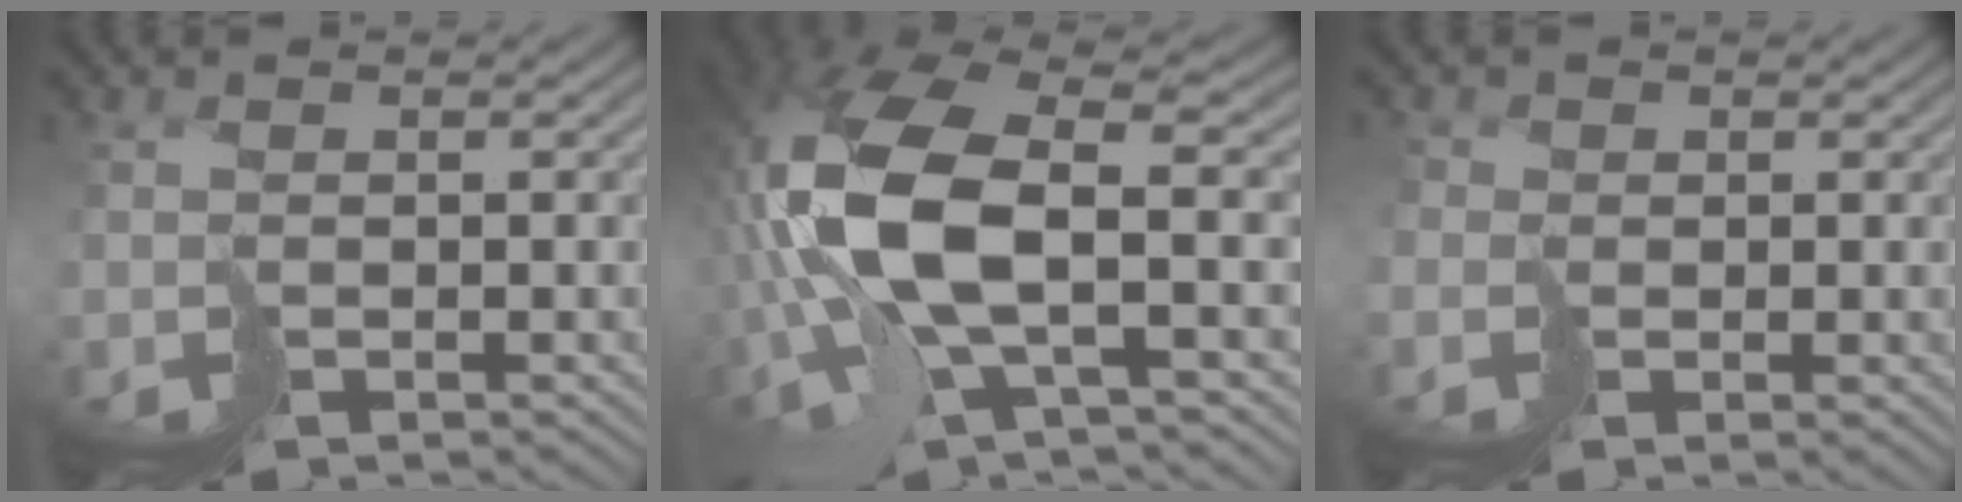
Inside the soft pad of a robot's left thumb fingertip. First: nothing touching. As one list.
[{"total": 13.4, "force": [-0.3, 4.7, 12.6], "torque": [-0.309, 0.005, -0.007]}, {"total": 0.9, "force": [-0.3, 0.3, -0.8], "torque": [0.019, 0.000, -0.015]}]